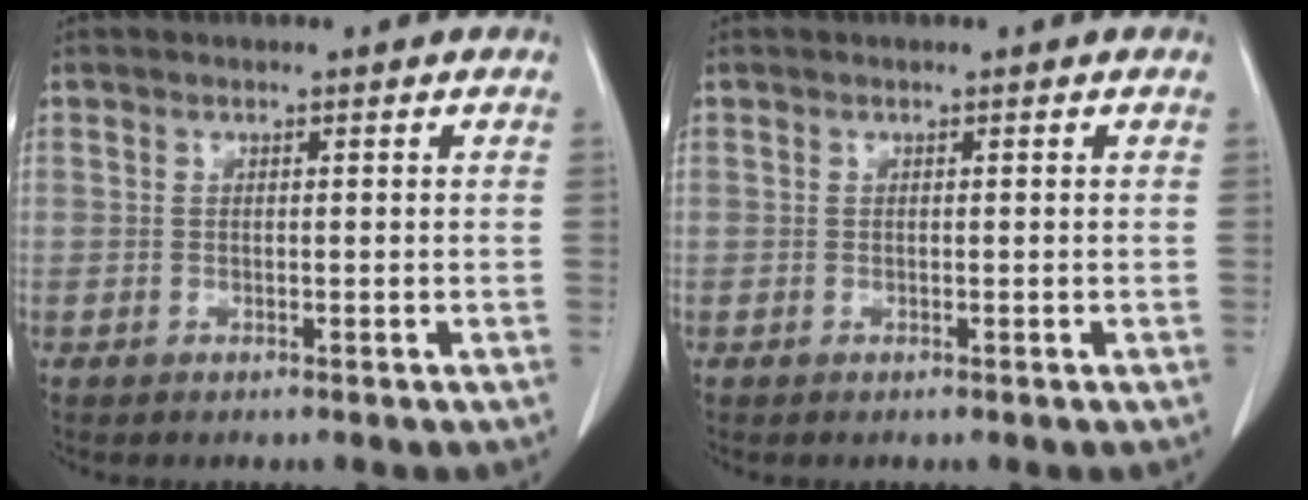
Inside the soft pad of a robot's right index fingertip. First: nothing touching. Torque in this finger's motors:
{"motor_torque": [0.00, 0.00, 0.00, 0.00]}